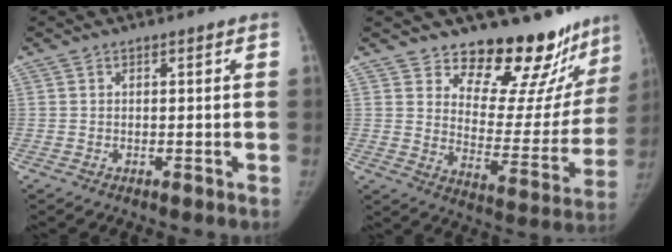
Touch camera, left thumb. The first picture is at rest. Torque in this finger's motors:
{"motor_torque": [0.06, 0.10, 0.48, -1.25, -0.01]}